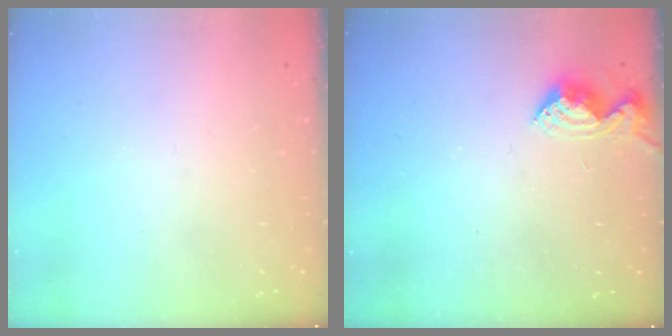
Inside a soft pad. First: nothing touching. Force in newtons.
{"total": 8.7, "press": 8.7, "slide": 0.5}